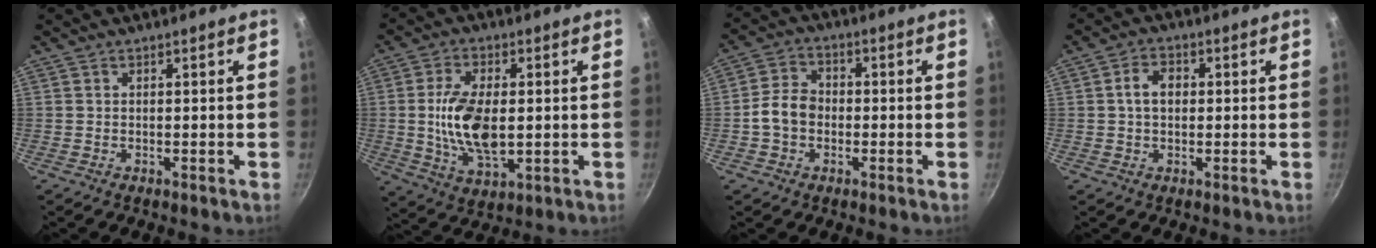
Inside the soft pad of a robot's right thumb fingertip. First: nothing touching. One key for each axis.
{"total": 12.7, "fx": 0.0, "fy": 6.6, "fz": 10.8, "tx": -0.200, "ty": -0.001, "tz": 0.004}
{"total": 6.3, "fx": -1.2, "fy": 5.0, "fz": 3.7, "tx": -0.046, "ty": 0.024, "tz": -0.032}
{"total": 4.7, "fx": 0.4, "fy": 3.3, "fz": 3.3, "tx": -0.046, "ty": 0.013, "tz": 0.000}